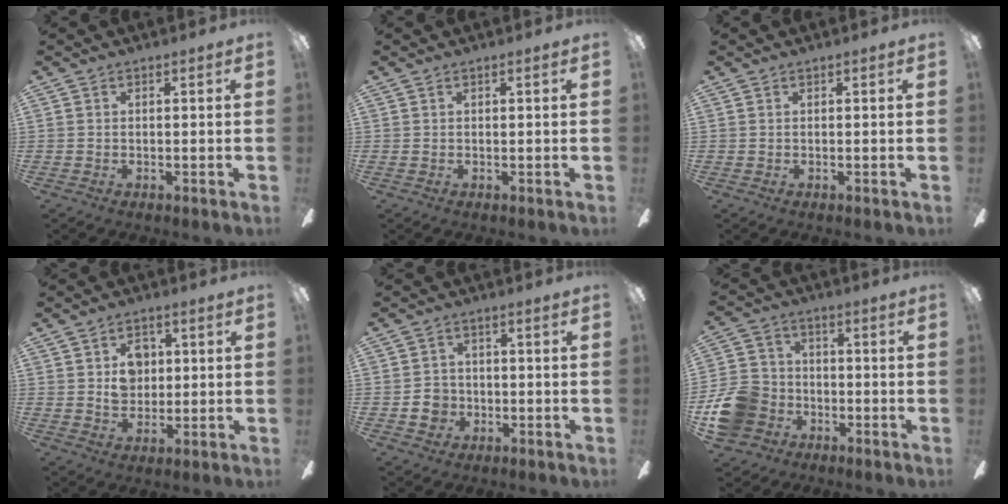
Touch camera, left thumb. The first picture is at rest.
{"total": 0.0}
{"total": 0.0}
{"total": 7.0, "force": [1.3, 5.6, 3.9], "torque": [-0.056, 0.004, 0.019]}
{"total": 4.8, "force": [-1.4, 4.3, 1.6], "torque": [-0.035, 0.009, -0.023]}
{"total": 13.6, "force": [-5.6, 11.1, 5.4], "torque": [-0.125, 0.047, -0.097]}